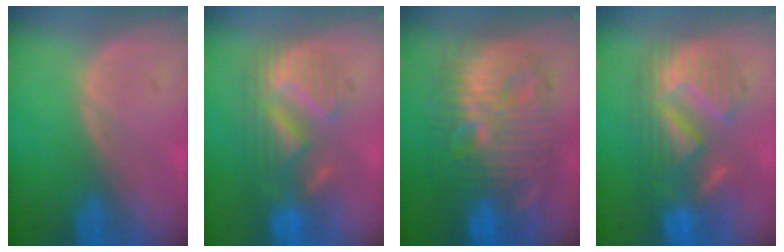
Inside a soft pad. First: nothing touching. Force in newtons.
{"total": 8.8, "press": 8.5, "slide": 2.0}
{"total": 13.5, "press": 13.5, "slide": 1.3}
{"total": 9.6, "press": 9.6, "slide": 0.3}